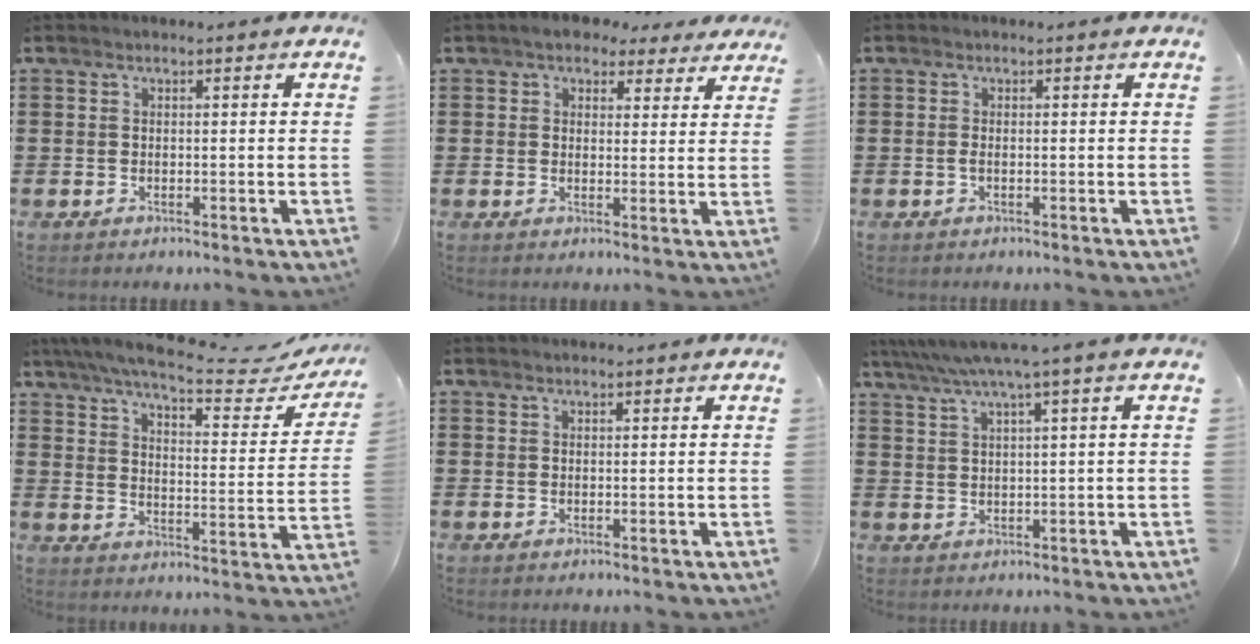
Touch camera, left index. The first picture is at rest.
{"total": 3.9, "force": [3.4, 1.7, 0.8], "torque": [-0.024, -0.004, 0.062]}
{"total": 0.7, "force": [-0.3, 0.1, 0.6], "torque": [-0.012, -0.004, -0.006]}
{"total": 7.1, "force": [6.1, 0.4, 3.5], "torque": [-0.089, -0.041, 0.101]}
{"total": 0.8, "force": [0.8, 0.1, 0.0], "torque": [-0.003, 0.000, 0.016]}
{"total": 4.8, "force": [3.0, -0.9, 3.6], "torque": [-0.077, -0.013, 0.049]}